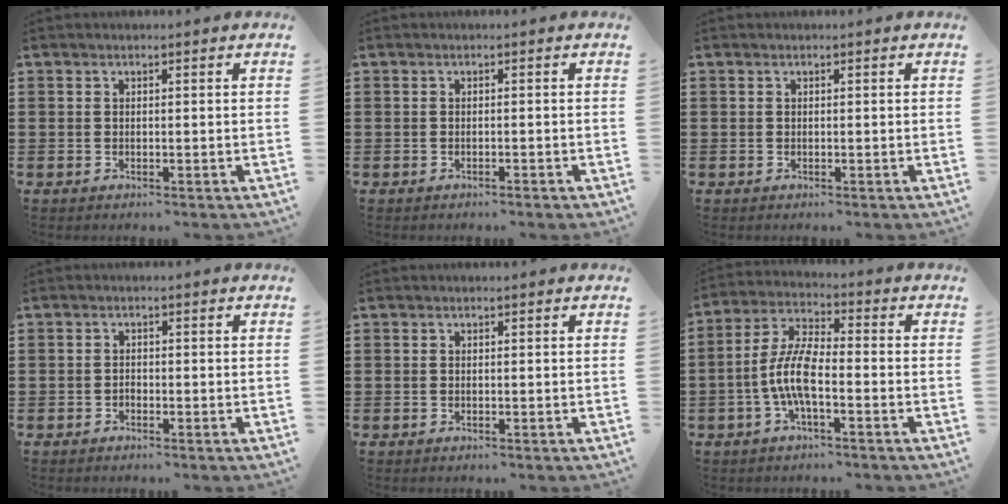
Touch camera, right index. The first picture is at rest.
{"total": 0.5, "force": [-0.5, 0.0, 0.2], "torque": [-0.006, -0.003, -0.010]}
{"total": 0.0}
{"total": 0.9, "force": [-0.6, 0.6, 0.2], "torque": [-0.006, 0.001, -0.013]}
{"total": 0.0}
{"total": 7.9, "force": [-2.1, 2.5, 7.1], "torque": [-0.170, -0.012, -0.048]}